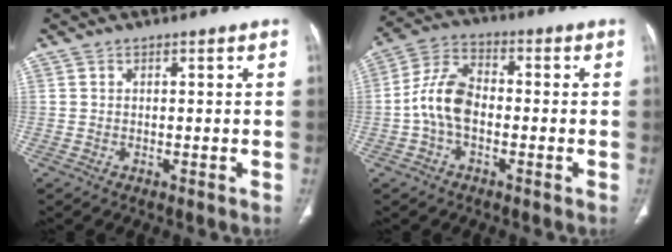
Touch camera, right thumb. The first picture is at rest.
{"total": 9.1, "force": [-1.7, 5.6, 7.0], "torque": [-0.134, 0.030, -0.042]}